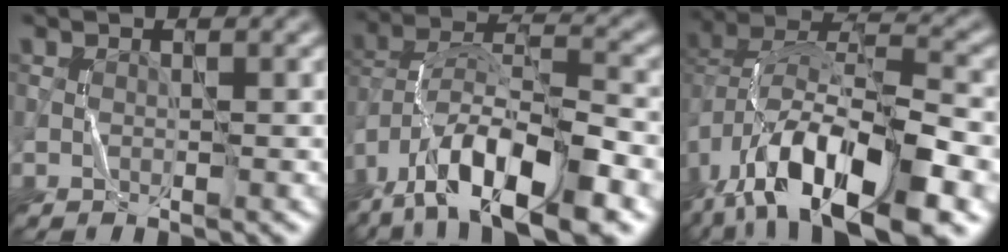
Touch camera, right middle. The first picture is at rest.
{"total": 13.5, "force": [-8.5, 4.5, 9.5], "torque": [-0.171, 0.007, -0.155]}
{"total": 15.6, "force": [-8.1, 6.7, 11.4], "torque": [-0.211, 0.000, -0.147]}